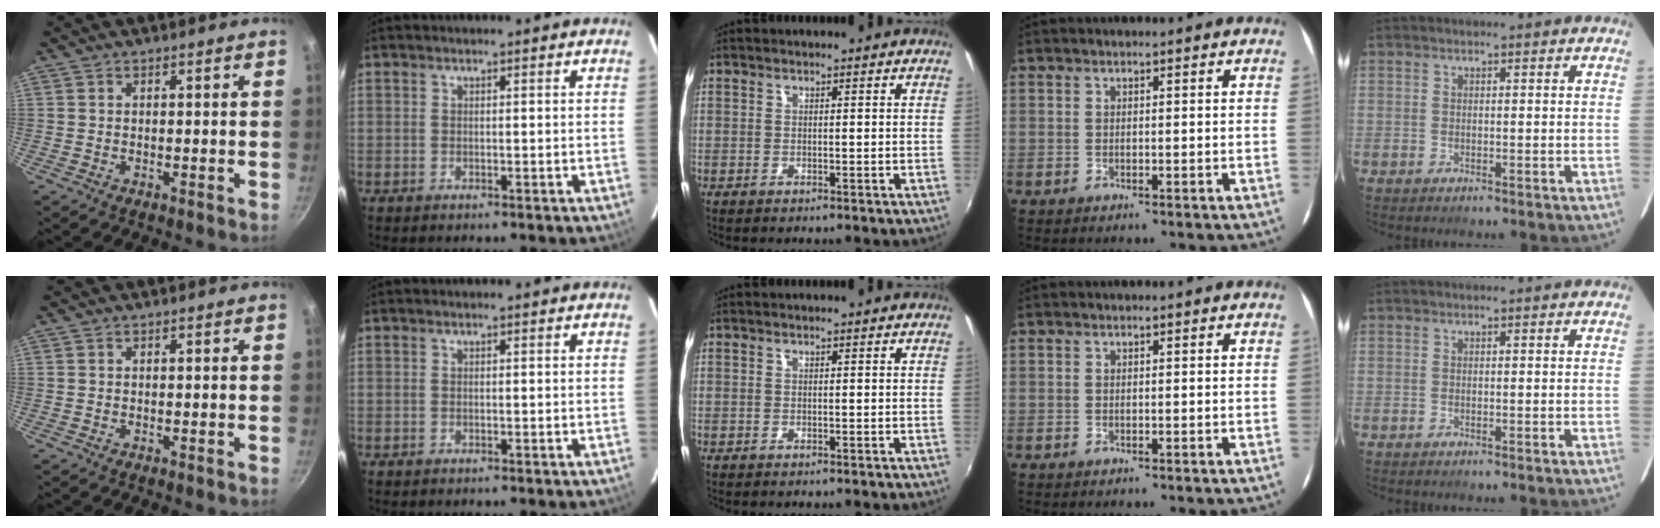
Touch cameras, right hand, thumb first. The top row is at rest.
{}